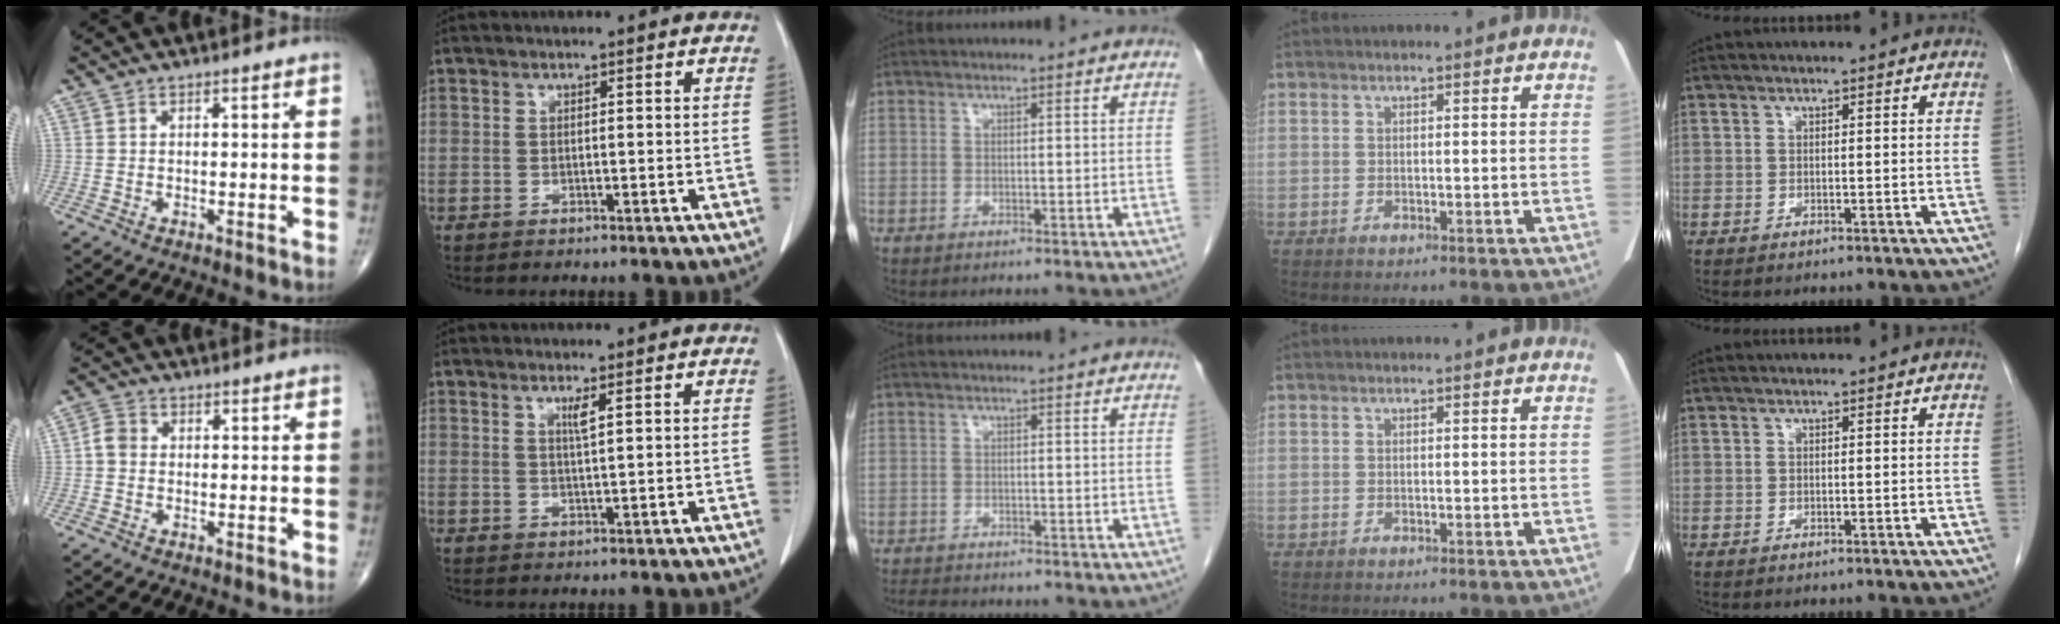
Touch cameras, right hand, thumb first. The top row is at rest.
{"thumb": {"total": 2.9, "force": [-0.1, 2.4, 1.5], "torque": [-0.023, 0.009, -0.008]}, "index": {"total": 1.6, "force": [0.8, -0.2, 1.4], "torque": [-0.030, -0.004, 0.016]}, "middle": {"total": 4.7, "force": [-4.2, 1.2, 1.7], "torque": [-0.030, -0.009, -0.062]}}